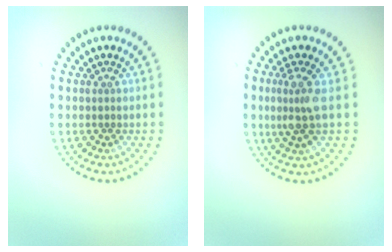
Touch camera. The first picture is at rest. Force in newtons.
{"total": 2.8, "press": 2.4, "slide": 1.6}